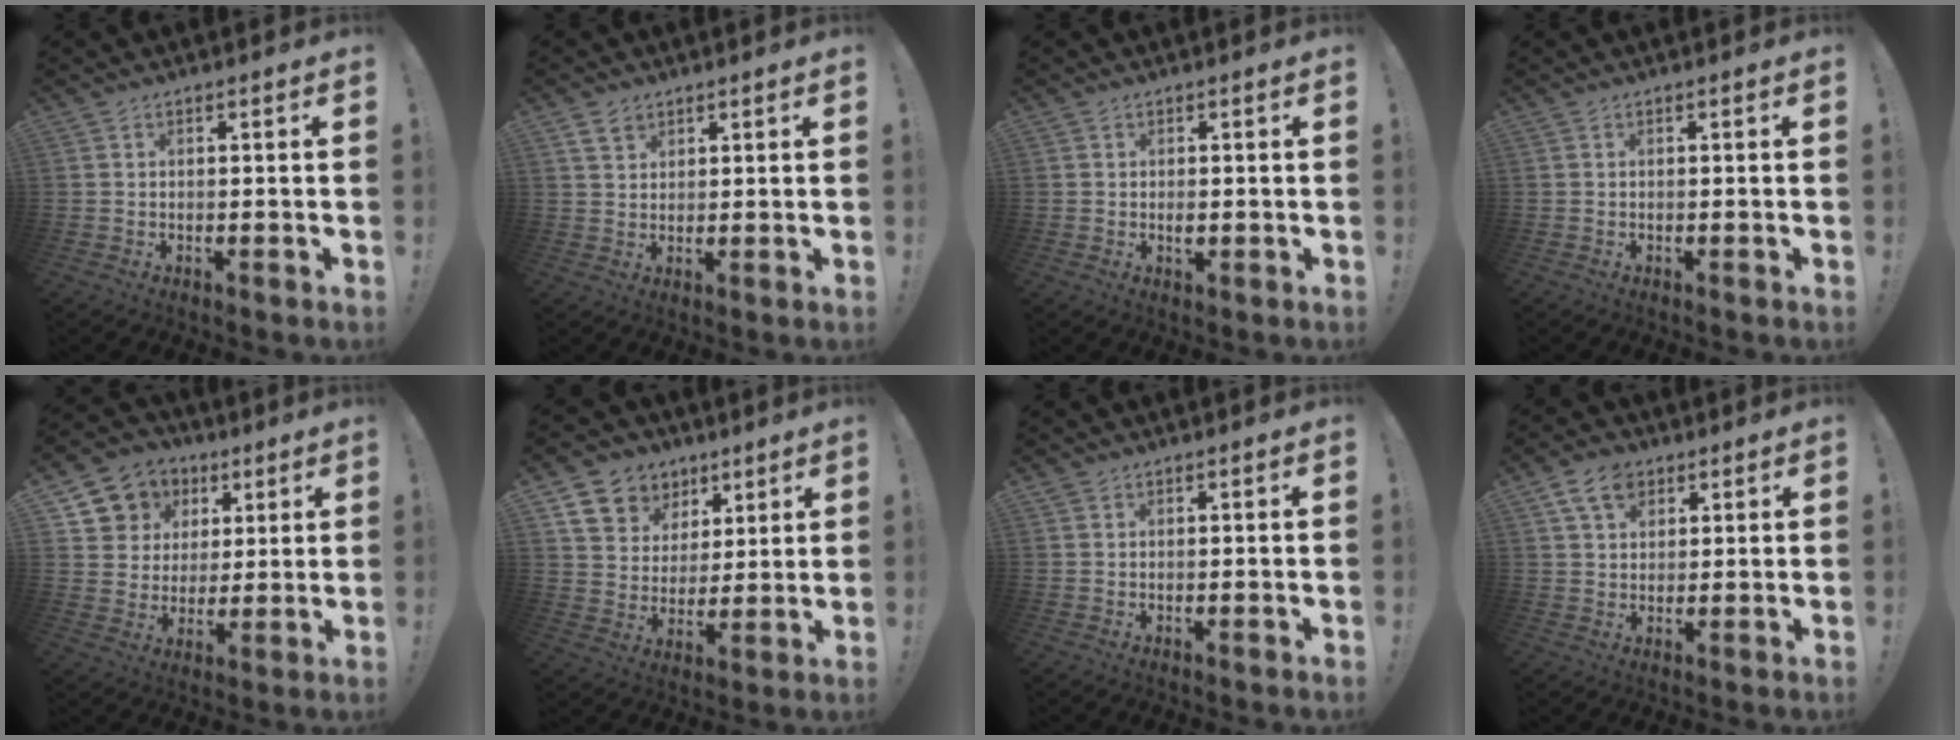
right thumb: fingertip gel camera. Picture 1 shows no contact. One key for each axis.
{"total": 4.1, "fx": 2.8, "fy": 2.7, "fz": 1.3, "tx": -0.015, "ty": -0.013, "tz": 0.051}
{"total": 2.7, "fx": 0.1, "fy": 2.5, "fz": 0.9, "tx": -0.005, "ty": -0.004, "tz": 0.001}
{"total": 0.0}
{"total": 9.9, "fx": 3.7, "fy": 8.9, "fz": 1.9, "tx": -0.027, "ty": -0.024, "tz": 0.081}
{"total": 10.9, "fx": 6.0, "fy": 8.6, "fz": 2.9, "tx": -0.048, "ty": -0.038, "tz": 0.123}
{"total": 0.6, "fx": 0.4, "fy": 0.3, "fz": 0.2, "tx": 0.002, "ty": -0.002, "tz": 0.007}
{"total": 8.4, "fx": 4.6, "fy": 5.7, "fz": 4.1, "tx": -0.066, "ty": -0.012, "tz": 0.089}